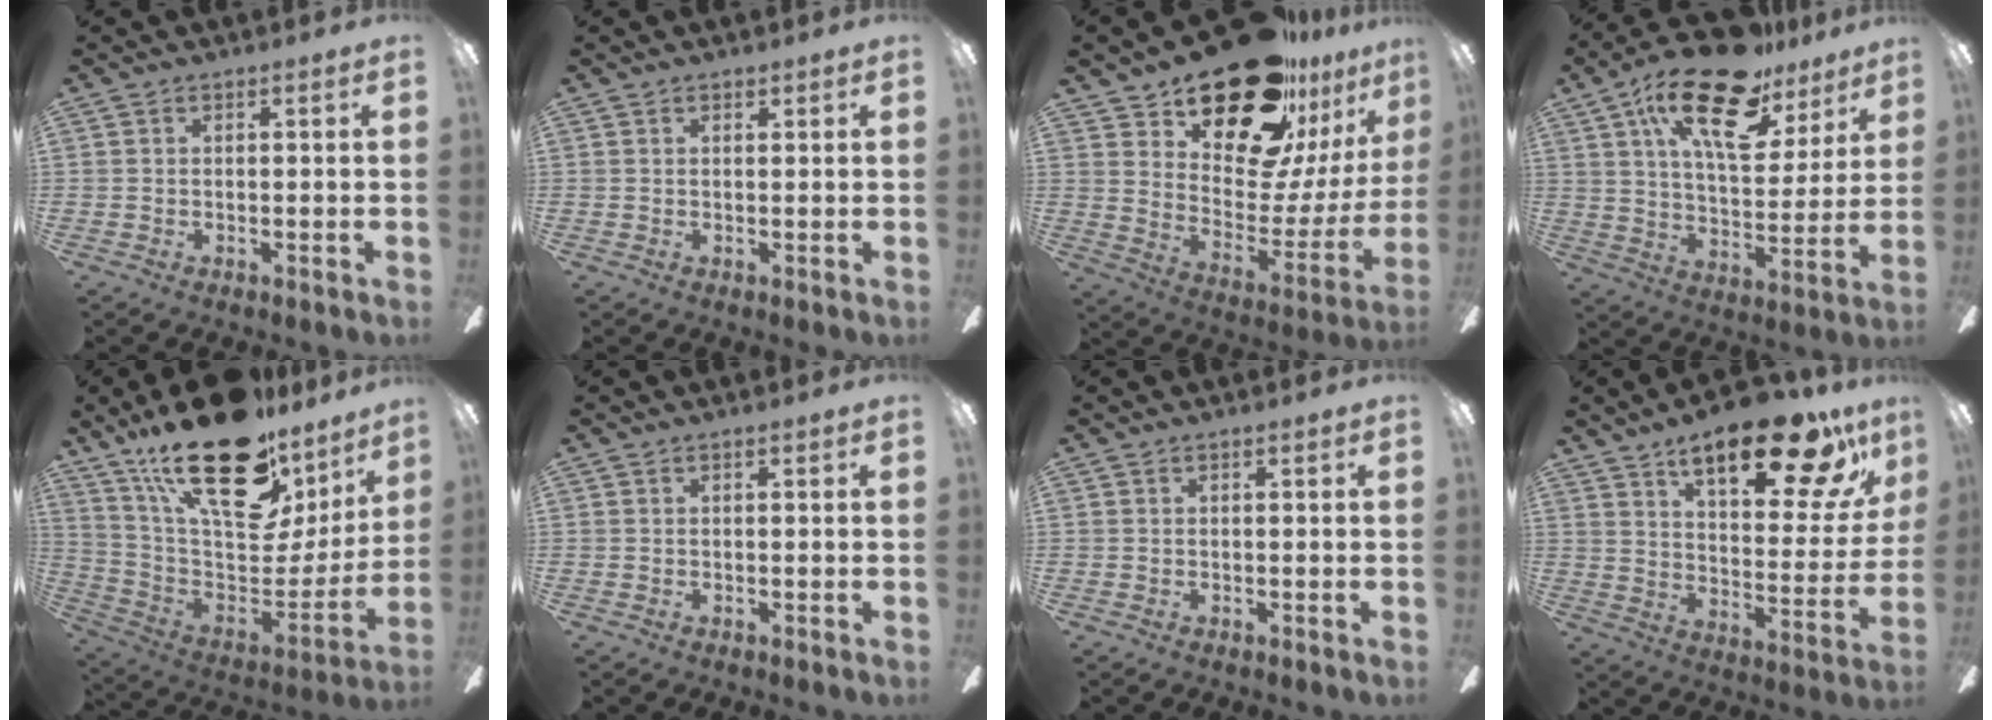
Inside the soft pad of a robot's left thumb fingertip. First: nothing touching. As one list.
[{"total": 0.8, "force": [0.6, 0.4, 0.2], "torque": [0.003, -0.002, 0.010]}, {"total": 25.1, "force": [19.2, 10.8, 12.1], "torque": [-0.176, -0.130, 0.332]}, {"total": 23.5, "force": [14.1, 10.0, 16.0], "torque": [-0.258, -0.066, 0.239]}, {"total": 28.6, "force": [17.9, 12.4, 18.6], "torque": [-0.300, -0.114, 0.312]}, {"total": 0.0}, {"total": 0.0}, {"total": 21.3, "force": [14.2, 7.4, 14.0], "torque": [-0.199, -0.080, 0.225]}]